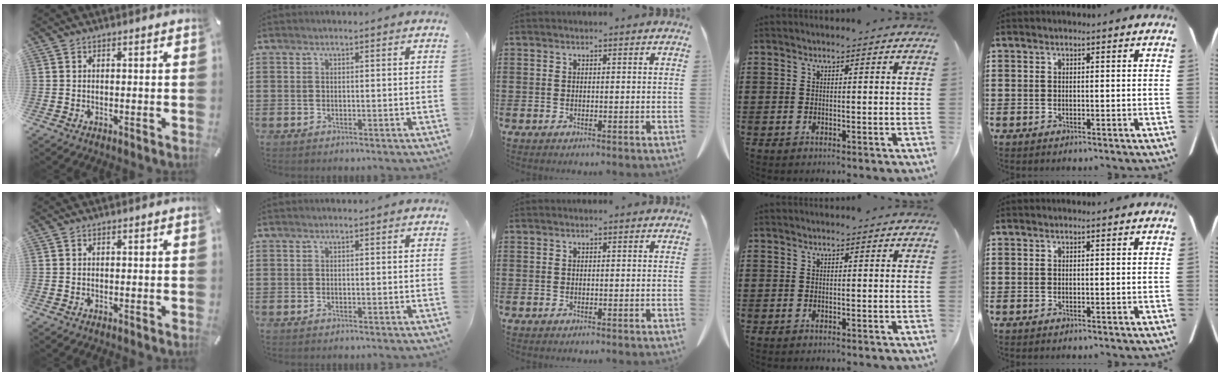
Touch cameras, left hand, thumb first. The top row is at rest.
{}